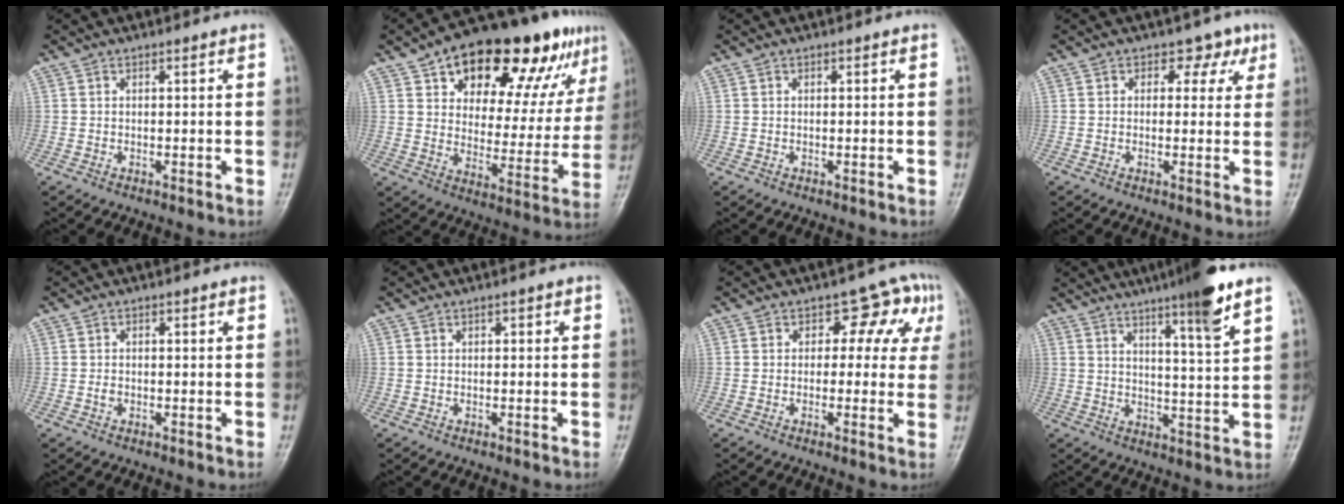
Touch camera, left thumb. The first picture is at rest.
{"total": 25.0, "force": [13.9, 11.7, 17.2], "torque": [-0.206, -0.007, 0.206]}
{"total": 0.0}
{"total": 4.0, "force": [1.8, 3.1, 1.6], "torque": [0.012, -0.002, 0.015]}
{"total": 0.9, "force": [-0.4, 0.7, 0.4], "torque": [-0.009, 0.001, -0.008]}
{"total": 0.8, "force": [0.2, 0.5, 0.6], "torque": [-0.002, 0.002, 0.001]}
{"total": 7.6, "force": [2.0, 5.5, 4.8], "torque": [0.002, 0.009, 0.012]}
{"total": 10.6, "force": [6.9, 0.3, 8.1], "torque": [-0.119, -0.038, 0.105]}